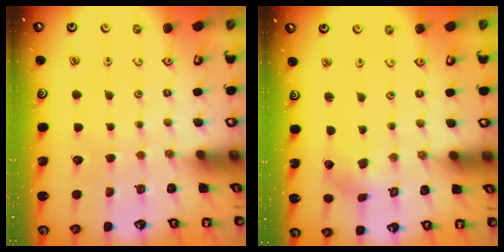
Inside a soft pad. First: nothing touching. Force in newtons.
{"total": 1.2, "press": 1.2, "slide": 0.2}